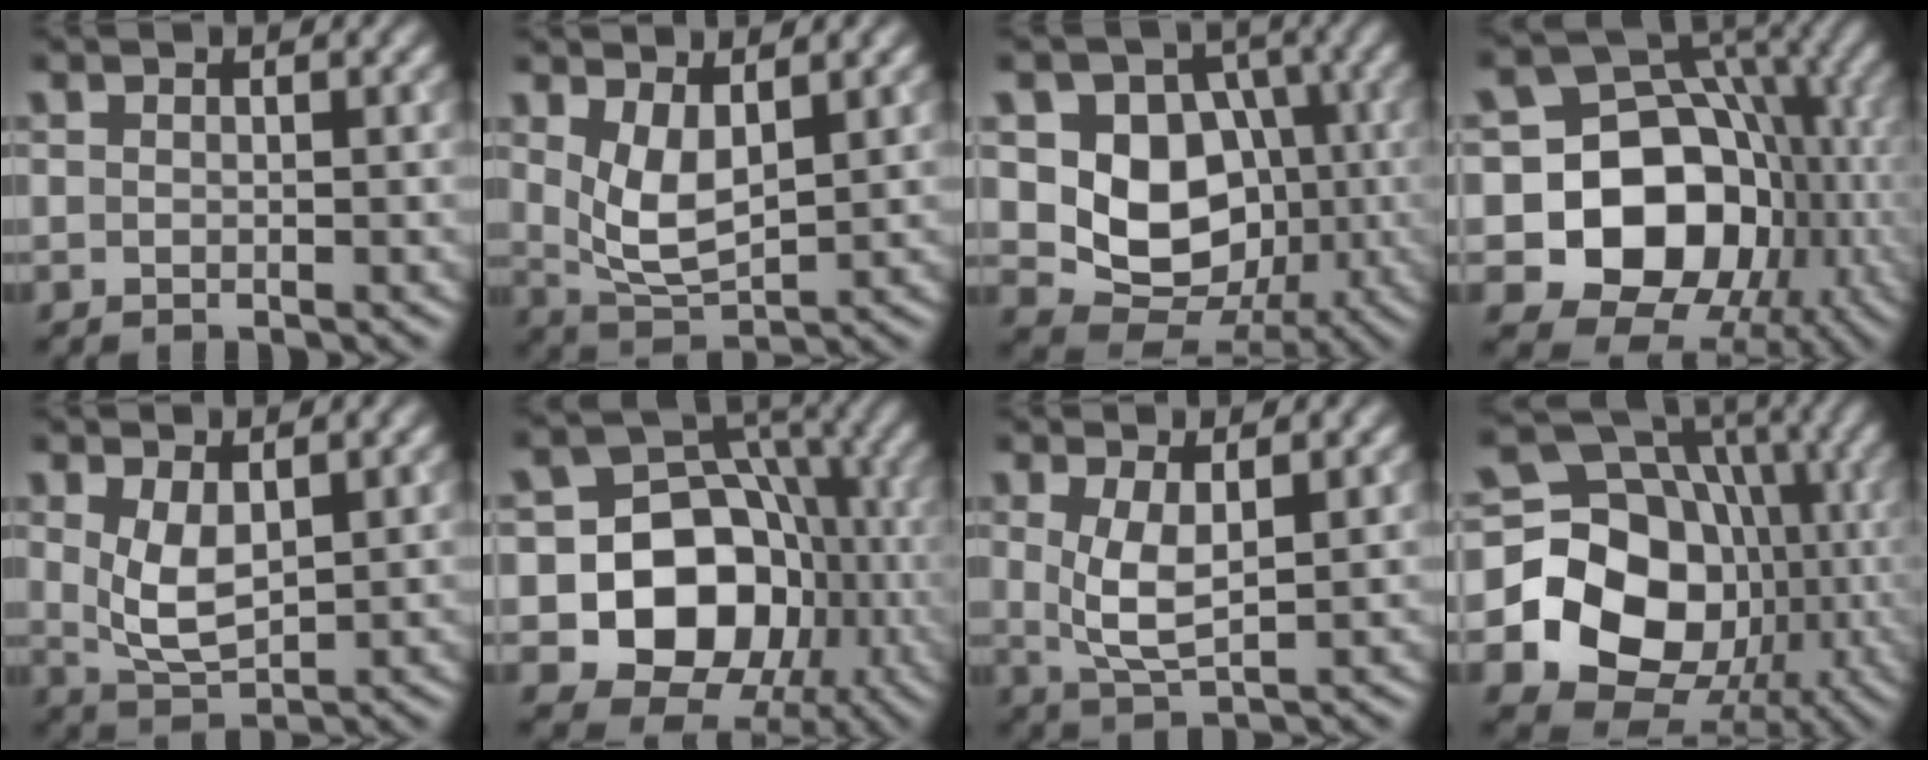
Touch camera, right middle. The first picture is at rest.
{"total": 4.2, "force": [1.5, 1.9, 3.5], "torque": [-0.080, -0.009, 0.036]}
{"total": 9.5, "force": [0.1, 7.7, 5.6], "torque": [-0.082, -0.007, -0.009]}
{"total": 14.3, "force": [-3.3, 11.7, 7.6], "torque": [-0.125, -0.008, -0.078]}
{"total": 3.6, "force": [1.0, 1.7, 3.0], "torque": [-0.071, -0.007, 0.027]}
{"total": 13.5, "force": [-3.4, 11.1, 6.9], "torque": [-0.096, -0.002, -0.088]}
{"total": 3.6, "force": [0.9, 1.2, 3.3], "torque": [-0.074, -0.007, 0.022]}
{"total": 16.9, "force": [-2.8, 14.3, 8.5], "torque": [-0.128, -0.022, -0.062]}